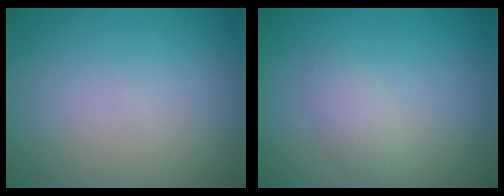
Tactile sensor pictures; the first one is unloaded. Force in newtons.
{"total": 1.7, "press": 1.7, "slide": 0.1}